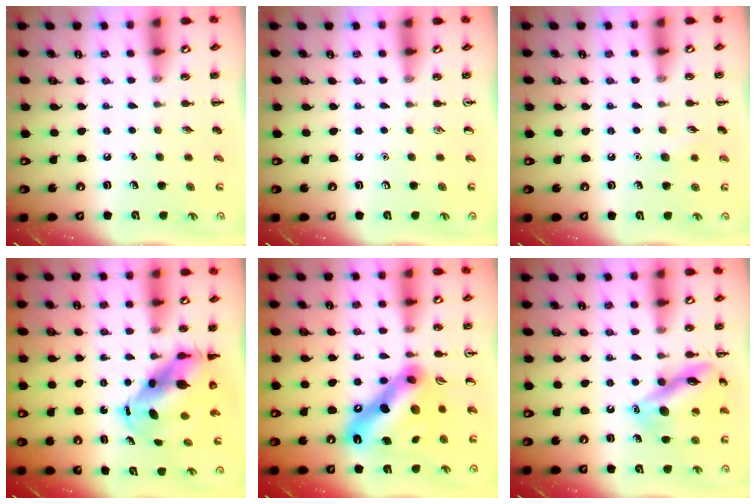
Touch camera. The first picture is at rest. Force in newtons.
{"total": 0.0}
{"total": 5.1, "press": 4.9, "slide": 1.4}
{"total": 9.0, "press": 8.8, "slide": 2.0}
{"total": 17.6, "press": 17.6, "slide": 0.1}
{"total": 14.0, "press": 13.9, "slide": 1.4}